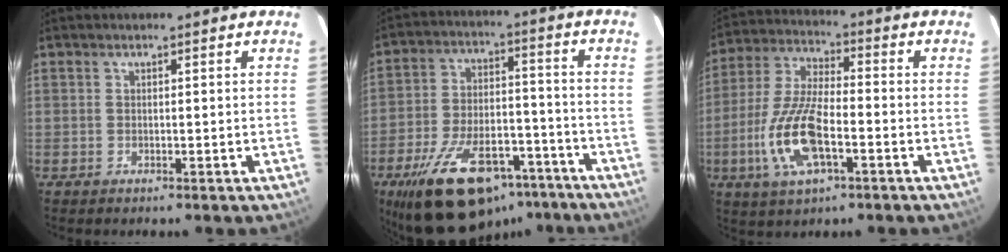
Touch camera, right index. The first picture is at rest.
{"total": 23.9, "force": [-16.2, 11.0, 13.6], "torque": [-0.252, -0.001, -0.237]}
{"total": 13.4, "force": [-4.7, 4.6, 11.7], "torque": [-0.251, -0.006, -0.091]}